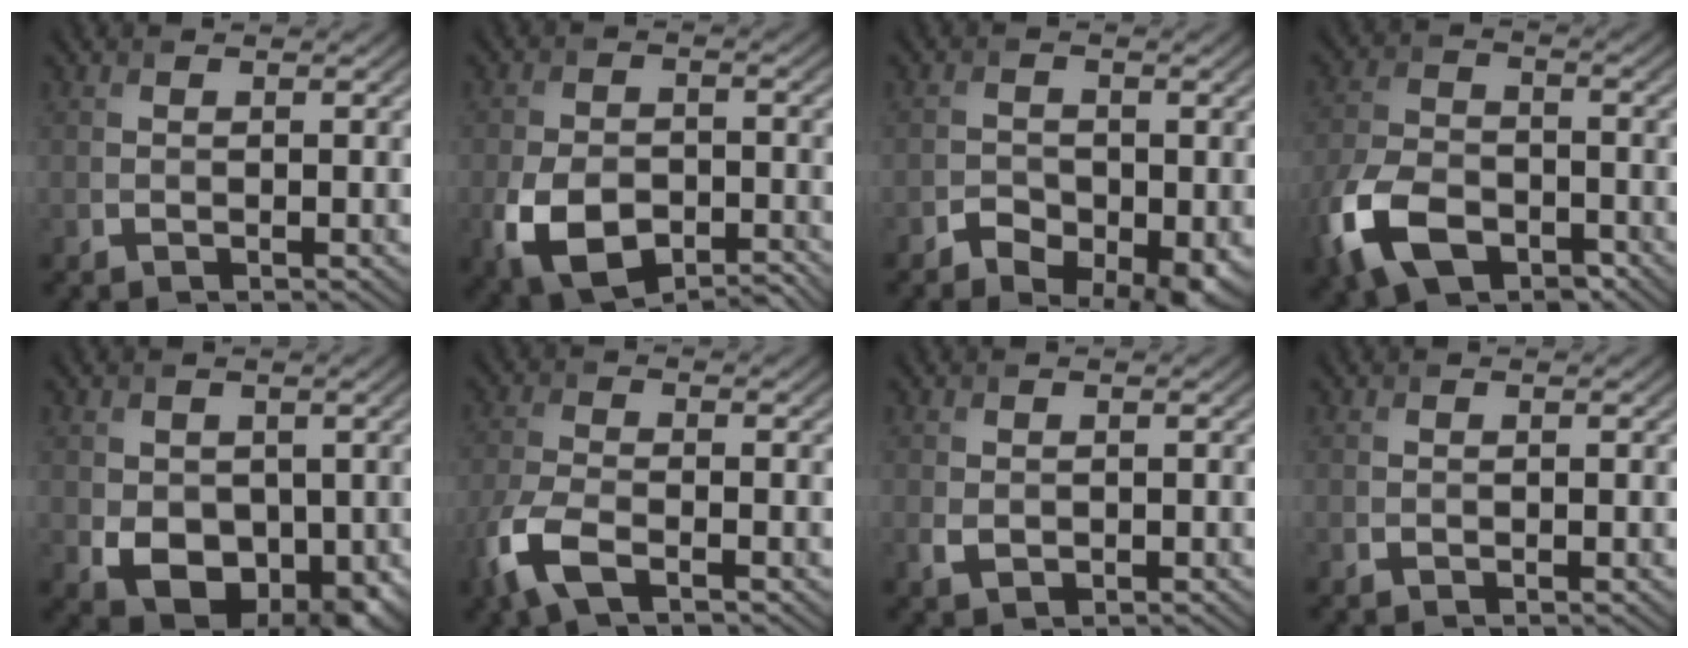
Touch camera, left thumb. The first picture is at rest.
{"total": 9.2, "force": [-4.2, 5.6, 5.9], "torque": [-0.131, -0.026, -0.064]}
{"total": 5.9, "force": [-3.1, 3.4, 3.7], "torque": [-0.059, -0.008, -0.049]}
{"total": 11.2, "force": [-5.9, 6.6, 6.8], "torque": [-0.171, -0.021, -0.120]}
{"total": 7.3, "force": [-0.5, 5.6, 4.6], "torque": [-0.092, -0.029, -0.001]}
{"total": 6.0, "force": [-3.4, 2.4, 4.3], "torque": [-0.112, -0.011, -0.079]}
{"total": 1.5, "force": [-0.2, 1.2, 0.9], "torque": [-0.023, -0.008, -0.001]}
{"total": 0.0}